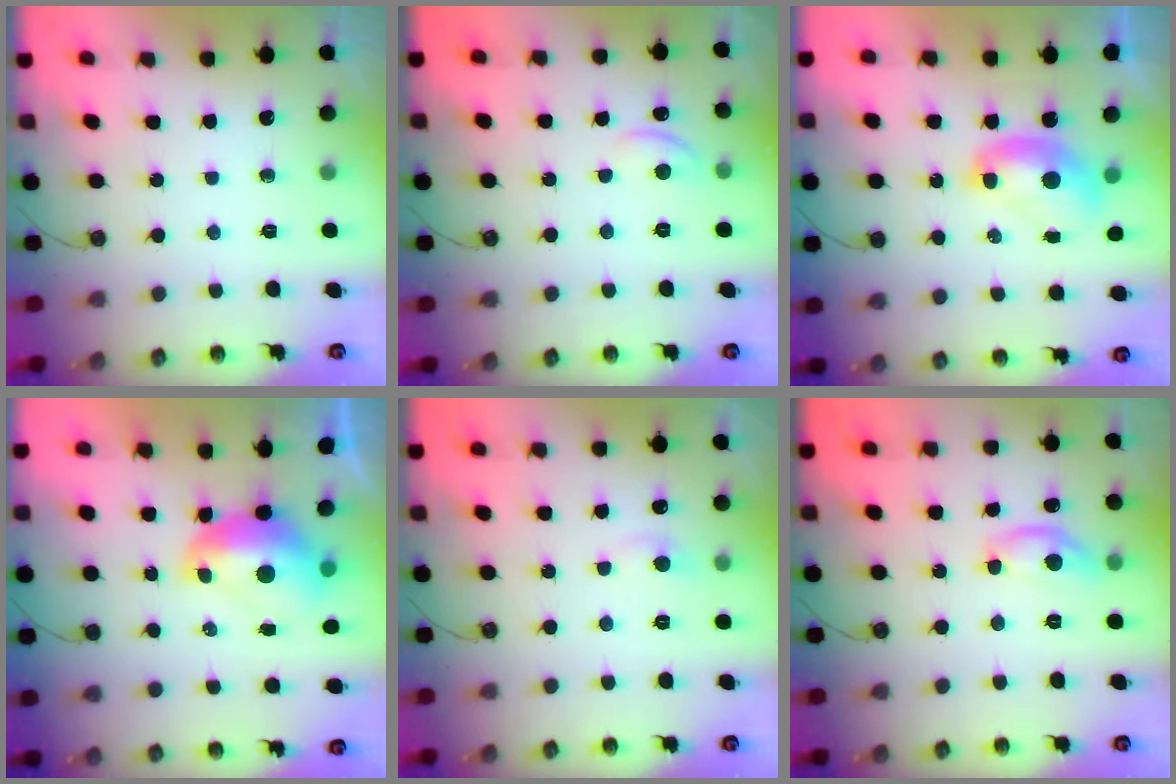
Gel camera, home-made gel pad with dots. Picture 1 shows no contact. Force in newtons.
{"total": 0.5, "press": 0.0, "slide": 0.5}
{"total": 2.2, "press": 2.2, "slide": 0.2}
{"total": 2.8, "press": 2.7, "slide": 0.7}
{"total": 1.0, "press": 0.8, "slide": 0.7}
{"total": 6.1, "press": 6.1, "slide": 0.5}